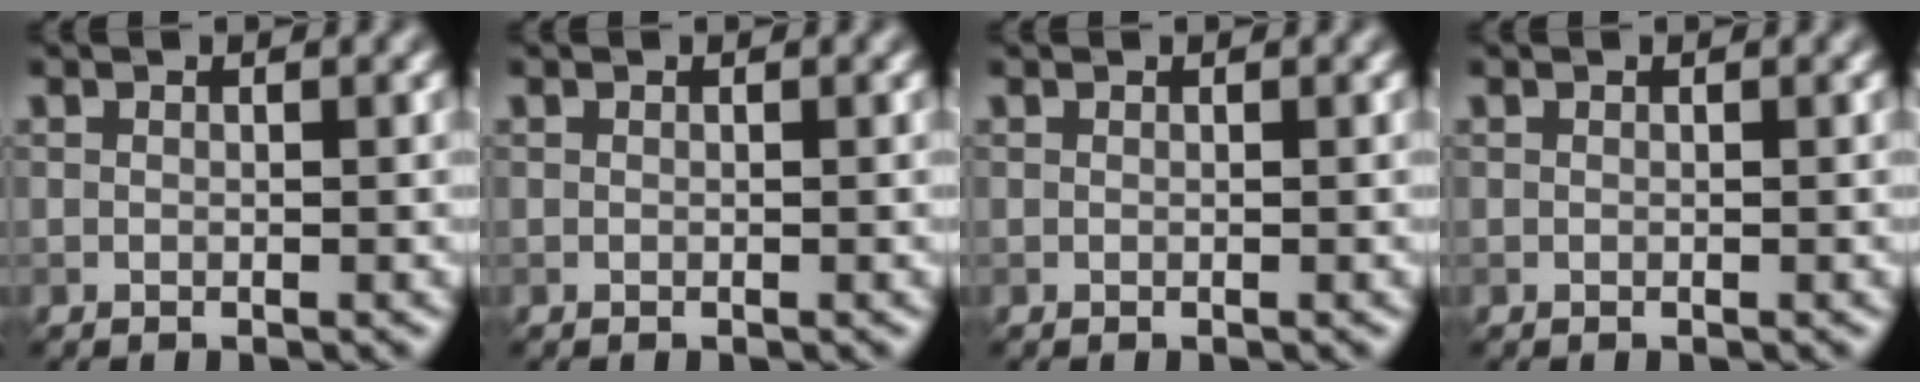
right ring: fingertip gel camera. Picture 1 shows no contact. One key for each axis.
{"total": 0.0}
{"total": 0.0}
{"total": 0.0}